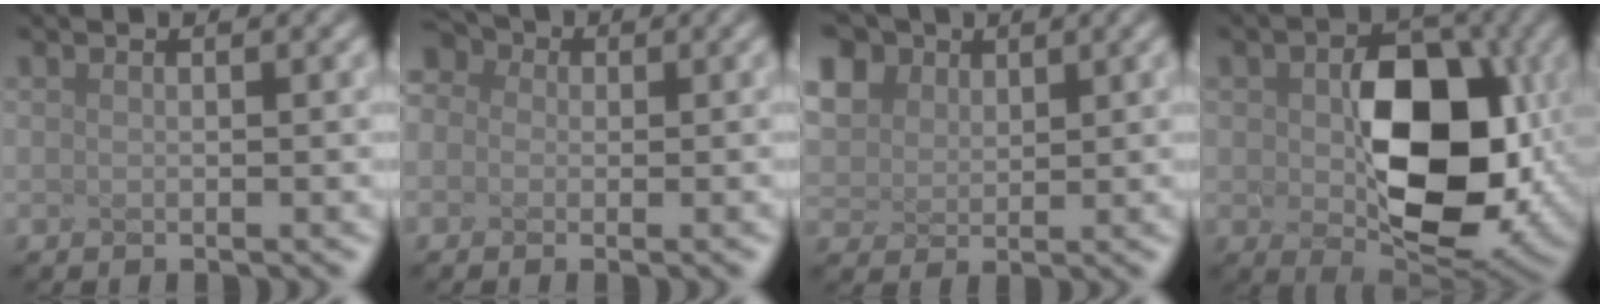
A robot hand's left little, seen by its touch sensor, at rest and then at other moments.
{"total": 2.8, "force": [0.1, 2.6, 1.1], "torque": [-0.039, 0.017, 0.004]}
{"total": 5.9, "force": [3.6, 4.1, 2.2], "torque": [-0.126, 0.021, 0.100]}
{"total": 8.7, "force": [-1.0, 5.3, 6.8], "torque": [-0.145, -0.026, 0.037]}